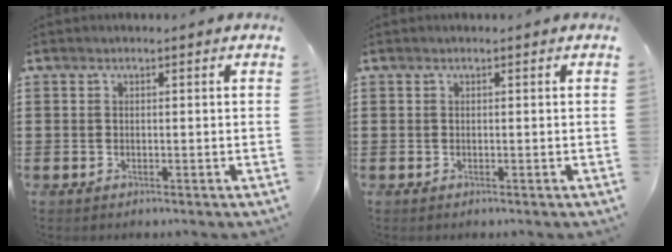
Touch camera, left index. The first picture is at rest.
{"total": 0.0}